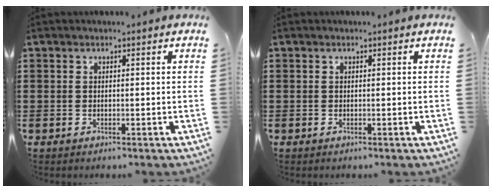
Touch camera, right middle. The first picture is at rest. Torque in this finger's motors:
{"motor_torque": [0.00, 0.00, 0.00, -0.01]}